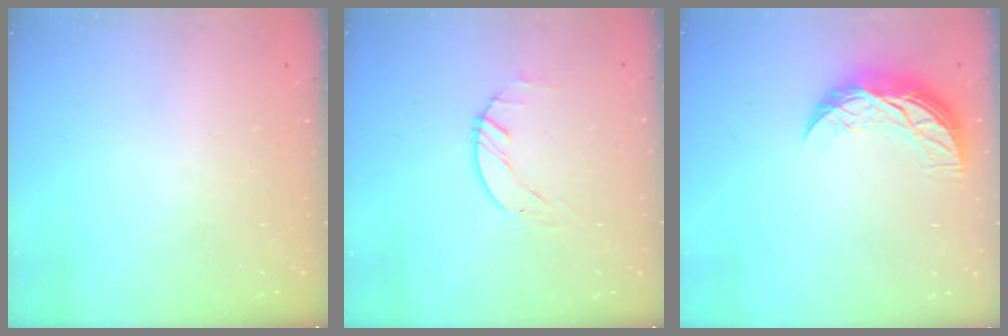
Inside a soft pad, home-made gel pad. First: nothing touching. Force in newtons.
{"total": 0.6, "press": 0.6, "slide": 0.2}
{"total": 9.0, "press": 9.0, "slide": 0.8}